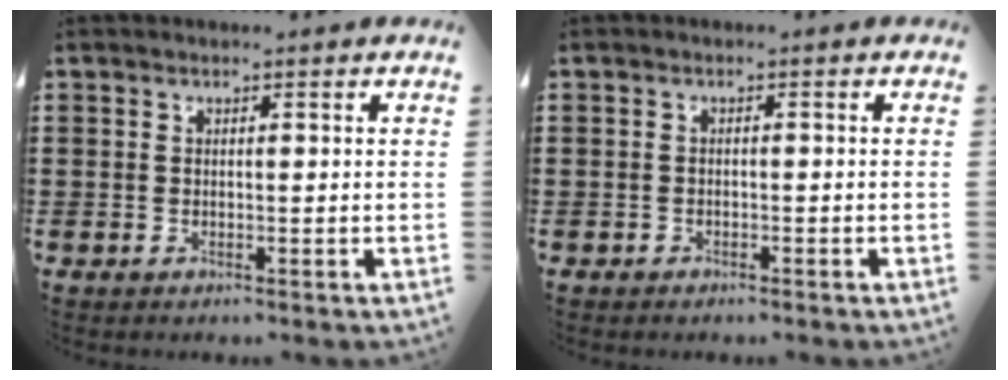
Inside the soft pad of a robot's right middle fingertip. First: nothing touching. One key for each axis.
{"total": 0.9, "fx": -0.8, "fy": 0.5, "fz": 0.0, "tx": -0.002, "ty": 0.003, "tz": -0.018}